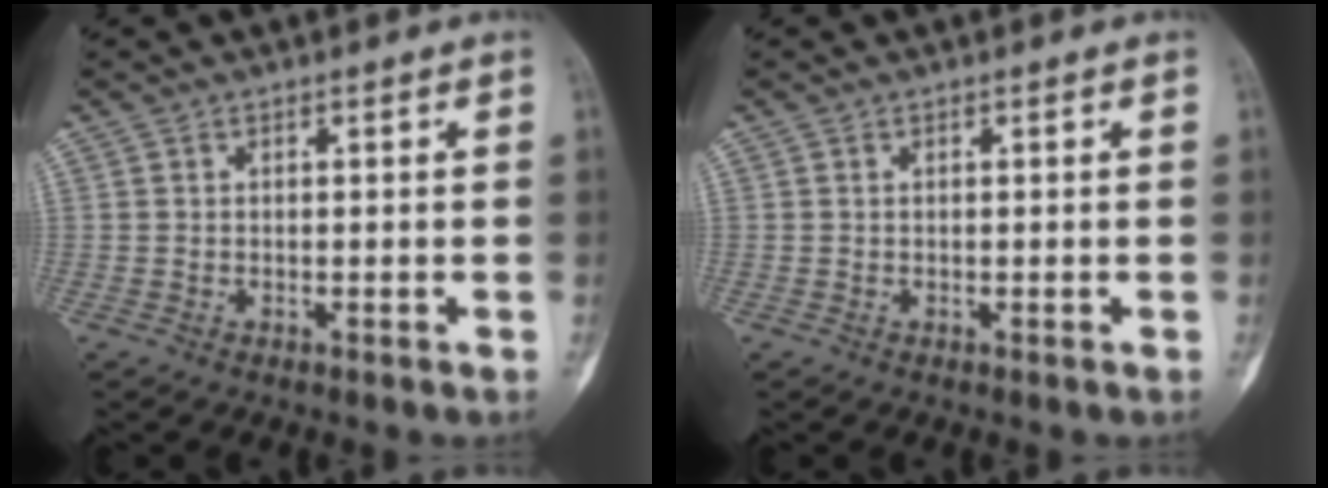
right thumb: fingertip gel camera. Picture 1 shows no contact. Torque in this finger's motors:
{"motor_torque": [0.05, -0.15, 0.26, 0.10, 0.02]}